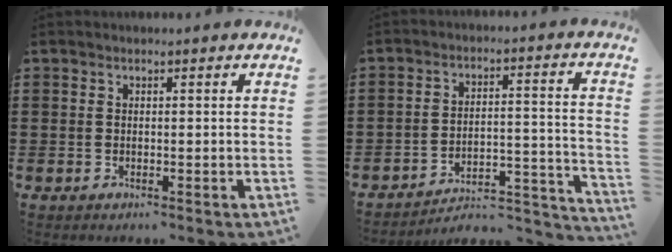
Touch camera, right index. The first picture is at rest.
{"total": 4.4, "force": [-4.2, 0.8, 1.1], "torque": [-0.022, -0.005, -0.089]}